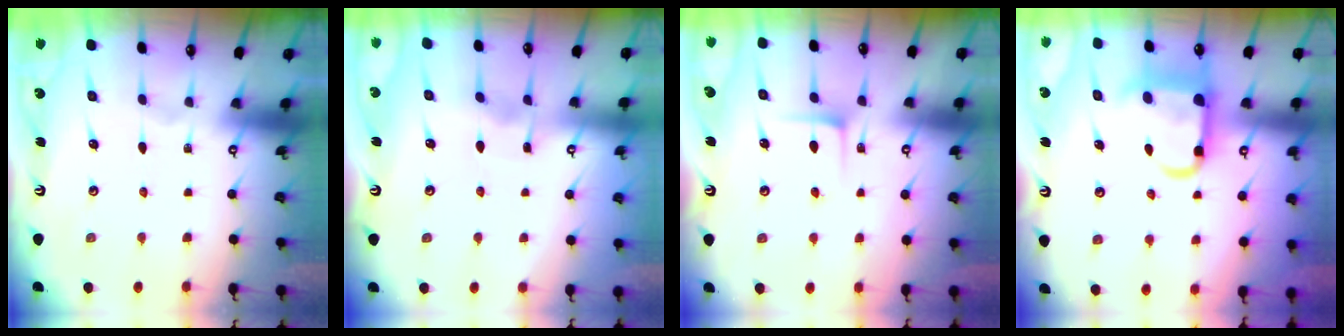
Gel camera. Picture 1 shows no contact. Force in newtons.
{"total": 2.9, "press": 2.9, "slide": 0.2}
{"total": 5.3, "press": 5.2, "slide": 0.8}
{"total": 11.8, "press": 11.7, "slide": 1.6}